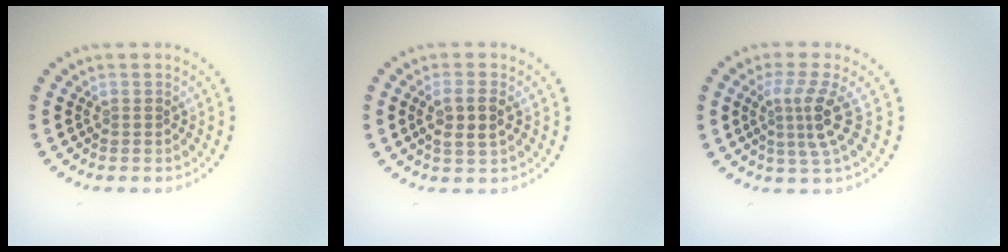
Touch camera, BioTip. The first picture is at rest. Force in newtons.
{"total": 2.6, "press": 2.4, "slide": 0.9}
{"total": 3.5, "press": 2.4, "slide": 2.5}